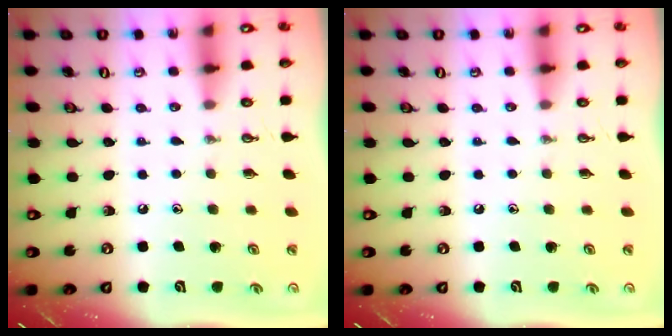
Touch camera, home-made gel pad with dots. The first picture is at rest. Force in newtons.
{"total": 0.0}